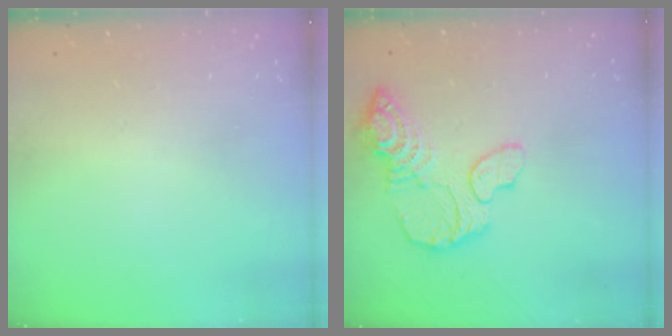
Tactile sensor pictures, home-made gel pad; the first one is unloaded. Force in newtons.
{"total": 14.9, "press": 14.8, "slide": 1.5}